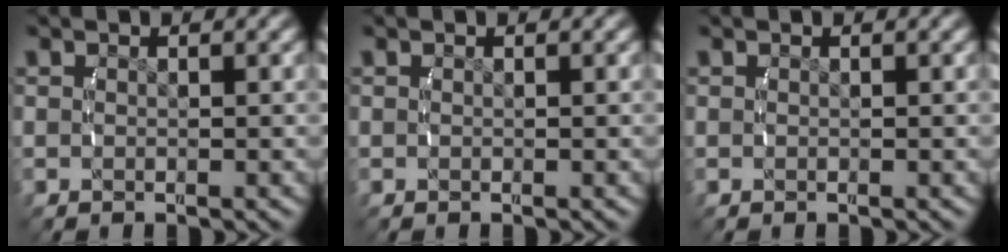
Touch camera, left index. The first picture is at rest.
{"total": 0.0}
{"total": 0.0}